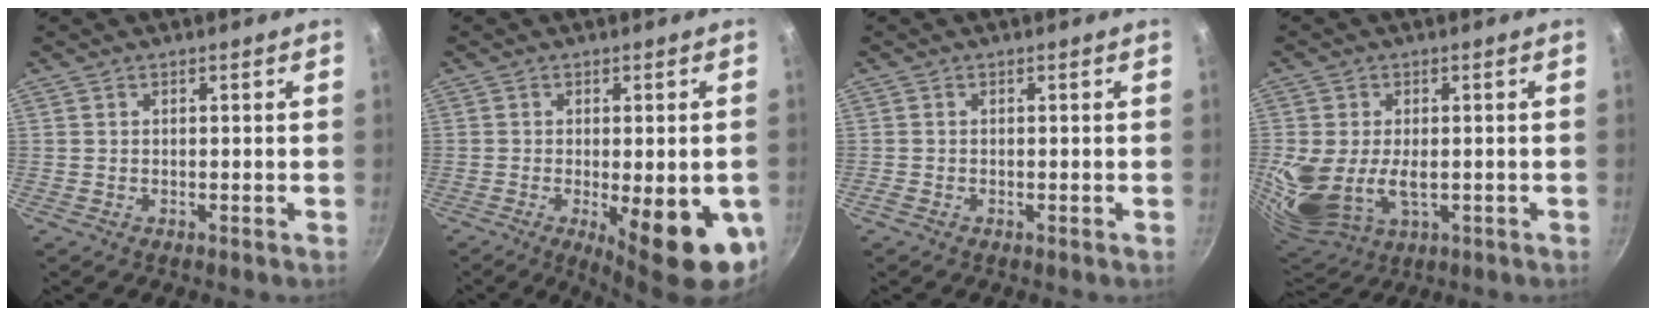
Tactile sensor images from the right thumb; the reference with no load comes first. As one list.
[{"total": 16.0, "force": [-4.6, 5.0, 14.5], "torque": [-0.163, -0.006, -0.050]}, {"total": 0.5, "force": [-0.4, 0.3, 0.2], "torque": [-0.006, 0.001, -0.010]}, {"total": 13.2, "force": [-1.1, 8.3, 10.2], "torque": [-0.209, -0.020, -0.008]}]